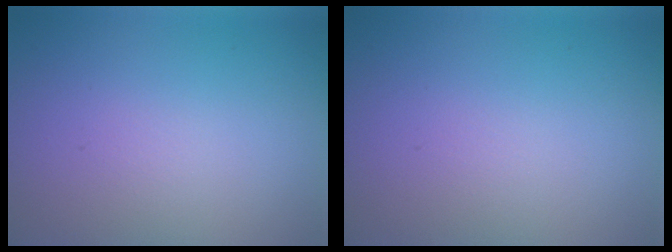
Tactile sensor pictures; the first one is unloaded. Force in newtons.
{"total": 0.0}